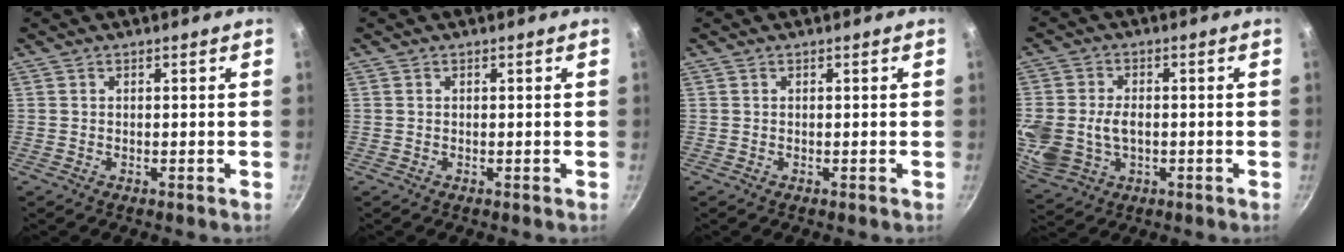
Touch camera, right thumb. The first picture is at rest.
{"total": 0.0}
{"total": 0.0}
{"total": 13.1, "force": [-0.9, 9.7, 8.8], "torque": [-0.196, 0.005, -0.007]}